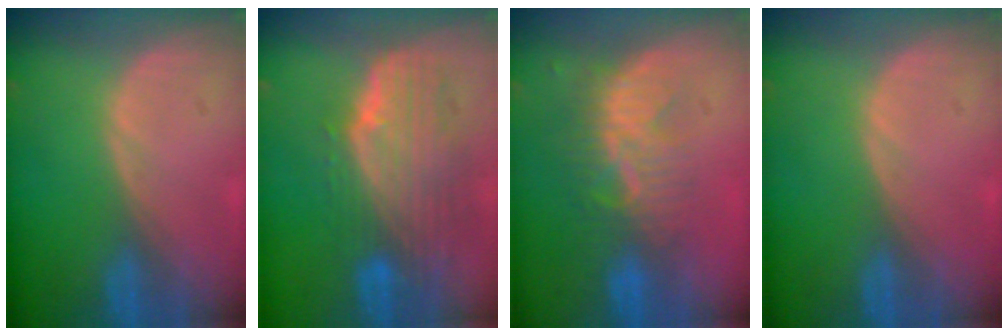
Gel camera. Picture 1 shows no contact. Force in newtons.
{"total": 10.2, "press": 8.9, "slide": 4.8}
{"total": 8.4, "press": 7.6, "slide": 3.6}
{"total": 0.0}